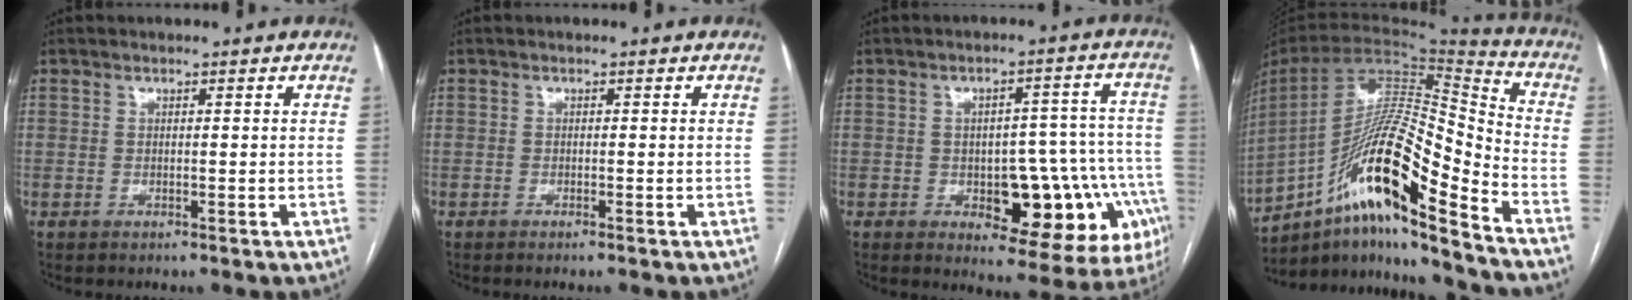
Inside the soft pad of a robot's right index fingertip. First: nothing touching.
{"total": 0.7, "force": [-0.5, -0.2, 0.3], "torque": [-0.004, 0.002, -0.010]}
{"total": 16.8, "force": [-5.5, 7.2, 14.1], "torque": [-0.091, 0.035, -0.050]}
{"total": 21.1, "force": [-12.6, 1.7, 16.9], "torque": [-0.312, 0.007, -0.225]}